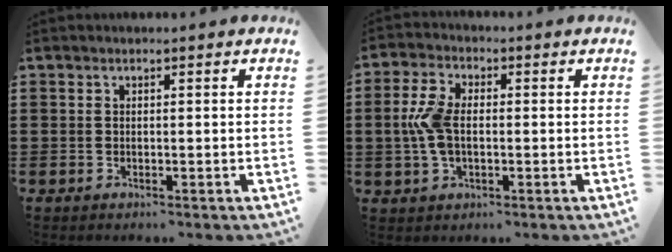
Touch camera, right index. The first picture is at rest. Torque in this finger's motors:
{"motor_torque": [0.24, 0.05, 0.48, 0.11]}